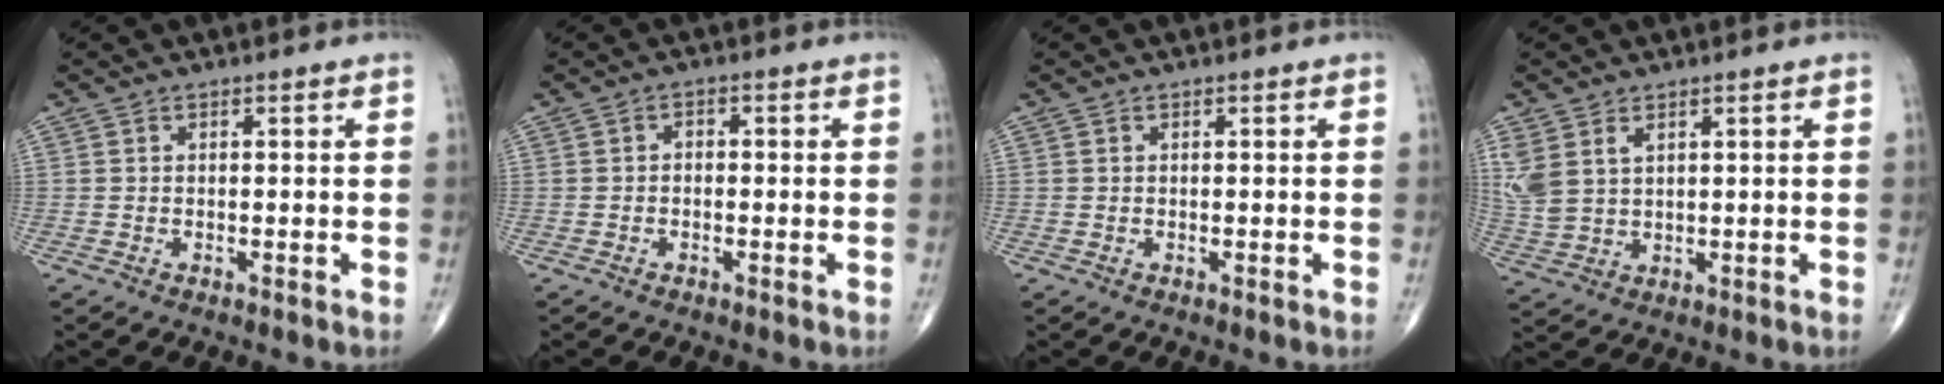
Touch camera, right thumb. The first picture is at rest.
{"total": 1.2, "force": [-0.3, 0.9, 0.7], "torque": [0.001, 0.006, -0.011]}
{"total": 0.0}
{"total": 6.3, "force": [2.8, 3.8, 4.2], "torque": [-0.100, -0.004, 0.070]}